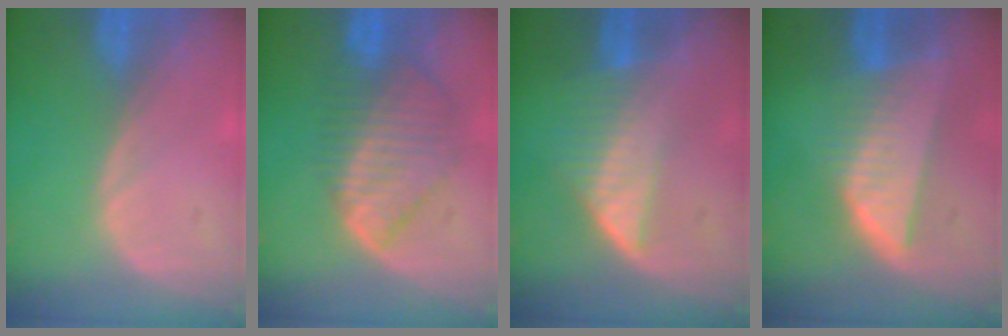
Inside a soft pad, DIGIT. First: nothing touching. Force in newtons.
{"total": 8.4, "press": 7.5, "slide": 3.8}
{"total": 6.9, "press": 6.1, "slide": 3.2}
{"total": 8.2, "press": 7.3, "slide": 3.9}